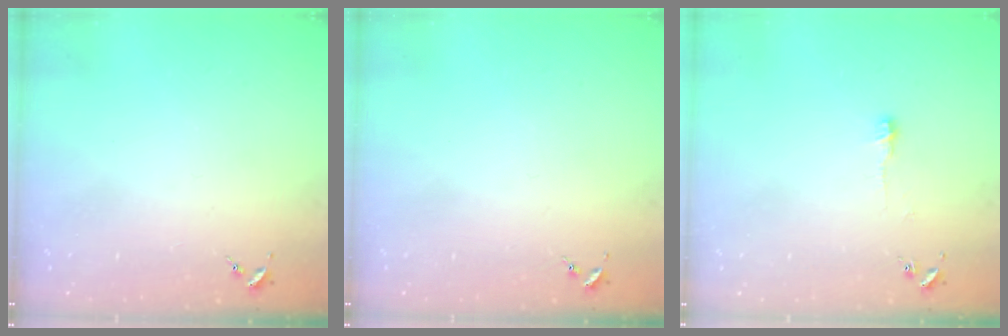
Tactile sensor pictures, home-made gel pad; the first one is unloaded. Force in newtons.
{"total": 0.0}
{"total": 3.8, "press": 3.8, "slide": 0.2}